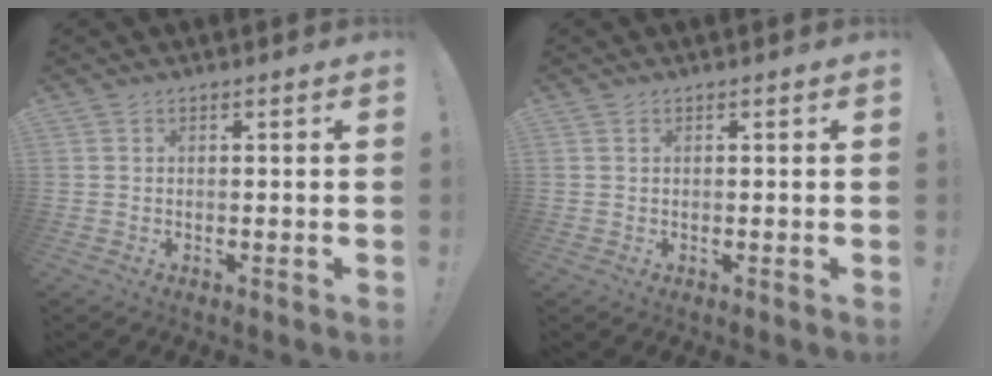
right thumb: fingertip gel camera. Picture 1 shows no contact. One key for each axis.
{"total": 0.0}